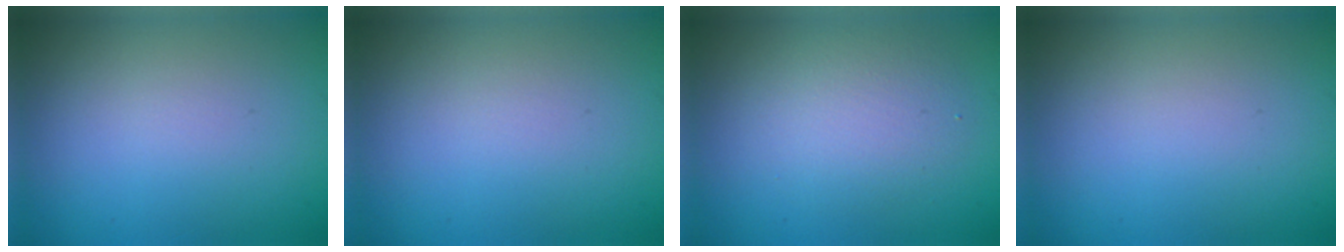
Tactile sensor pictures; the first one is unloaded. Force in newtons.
{"total": 0.0}
{"total": 2.0, "press": 2.0, "slide": 0.2}
{"total": 0.0}